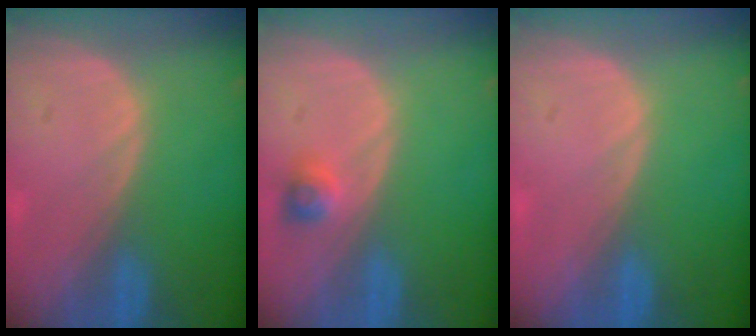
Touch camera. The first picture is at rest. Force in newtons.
{"total": 2.3, "press": 2.2, "slide": 0.3}
{"total": 0.0}